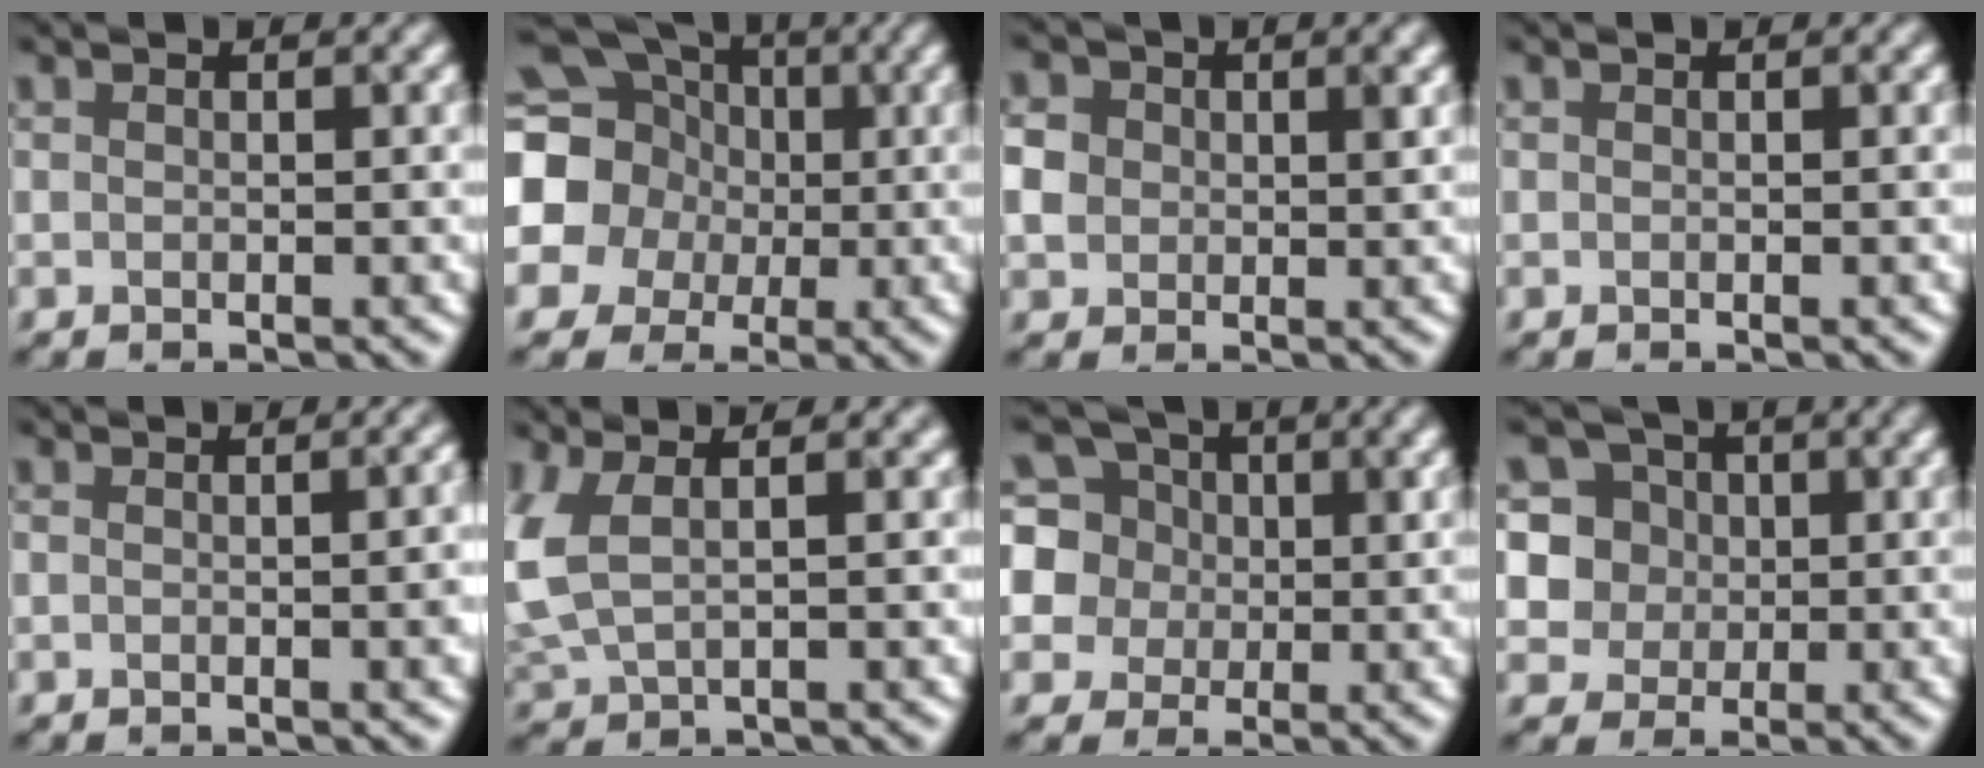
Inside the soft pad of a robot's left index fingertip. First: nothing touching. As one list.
[{"total": 18.1, "force": [0.8, 17.0, 6.1], "torque": [-0.172, 0.002, -0.021]}, {"total": 3.0, "force": [0.0, 2.6, 1.5], "torque": [-0.038, 0.006, 0.006]}, {"total": 0.0}, {"total": 5.9, "force": [-0.2, 2.9, 5.1], "torque": [-0.007, 0.038, -0.024]}, {"total": 4.6, "force": [0.6, 2.1, 4.0], "torque": [-0.117, 0.004, 0.025]}, {"total": 10.4, "force": [3.5, 8.8, 4.2], "torque": [-0.106, 0.041, 0.055]}, {"total": 6.2, "force": [1.5, 5.6, 2.2], "torque": [-0.036, 0.018, 0.019]}]